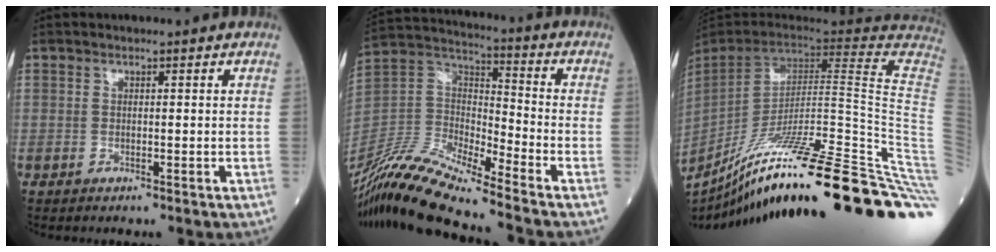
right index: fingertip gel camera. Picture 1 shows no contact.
{"total": 14.9, "force": [-13.0, 0.0, 7.2], "torque": [-0.148, 0.007, -0.255]}
{"total": 37.3, "force": [-23.6, -2.0, 28.9], "torque": [-0.280, -0.042, -0.353]}